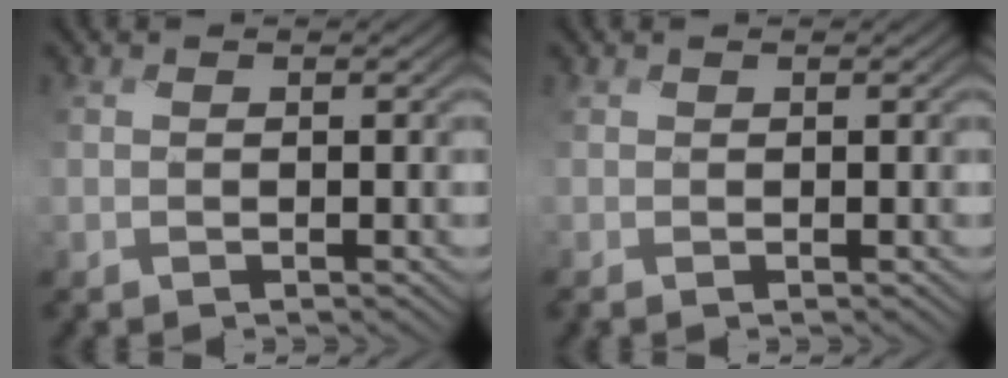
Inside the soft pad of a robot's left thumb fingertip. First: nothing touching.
{"total": 0.5, "force": [-0.1, 0.4, 0.4], "torque": [-0.013, -0.001, -0.003]}